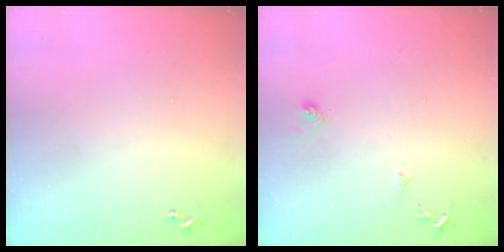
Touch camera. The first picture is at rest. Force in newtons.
{"total": 9.0, "press": 8.9, "slide": 0.8}